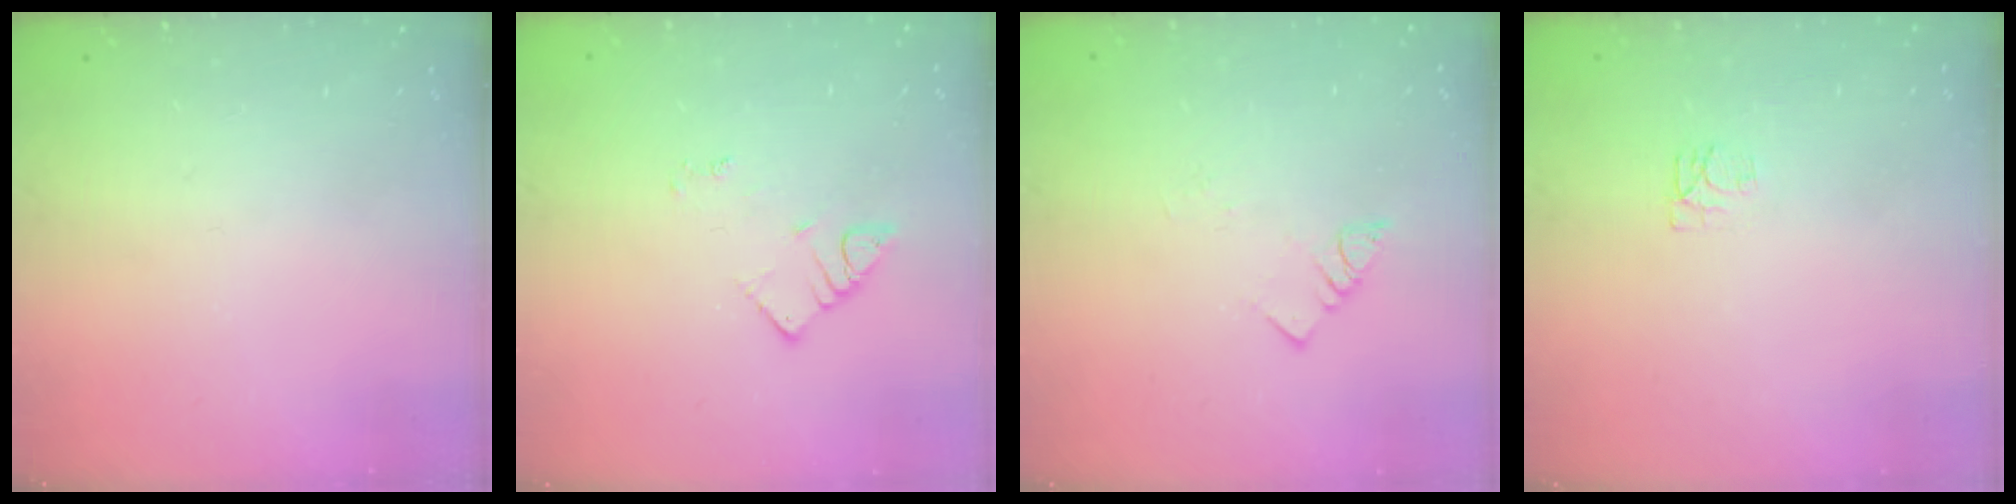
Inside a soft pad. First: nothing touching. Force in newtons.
{"total": 2.5, "press": 2.5, "slide": 0.3}
{"total": 1.7, "press": 1.7, "slide": 0.1}
{"total": 4.4, "press": 4.4, "slide": 0.7}